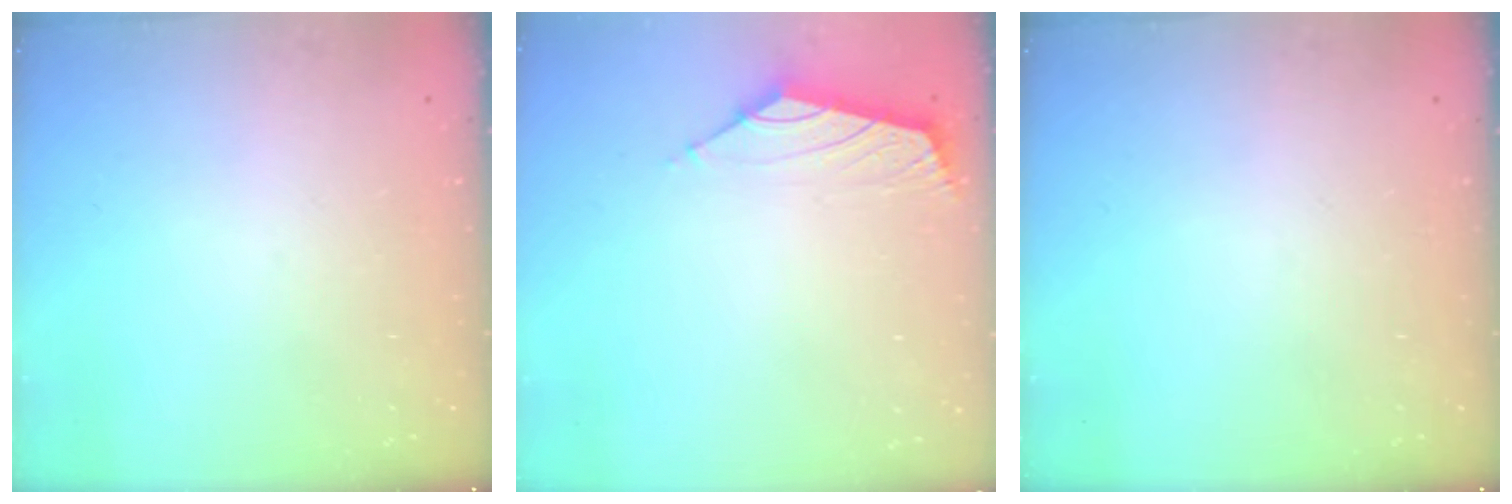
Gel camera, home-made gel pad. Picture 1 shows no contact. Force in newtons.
{"total": 1.6, "press": 1.5, "slide": 0.7}
{"total": 0.0}